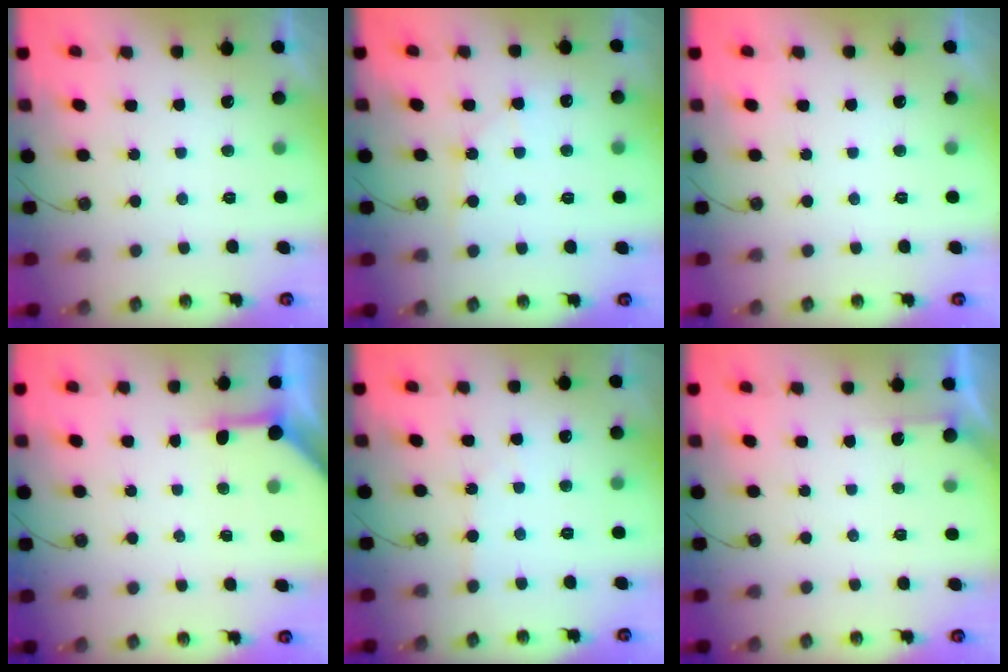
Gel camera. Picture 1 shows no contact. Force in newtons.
{"total": 5.5, "press": 5.5, "slide": 0.6}
{"total": 0.0}
{"total": 3.9, "press": 3.8, "slide": 0.5}
{"total": 2.2, "press": 2.2, "slide": 0.3}
{"total": 2.8, "press": 2.8, "slide": 0.3}